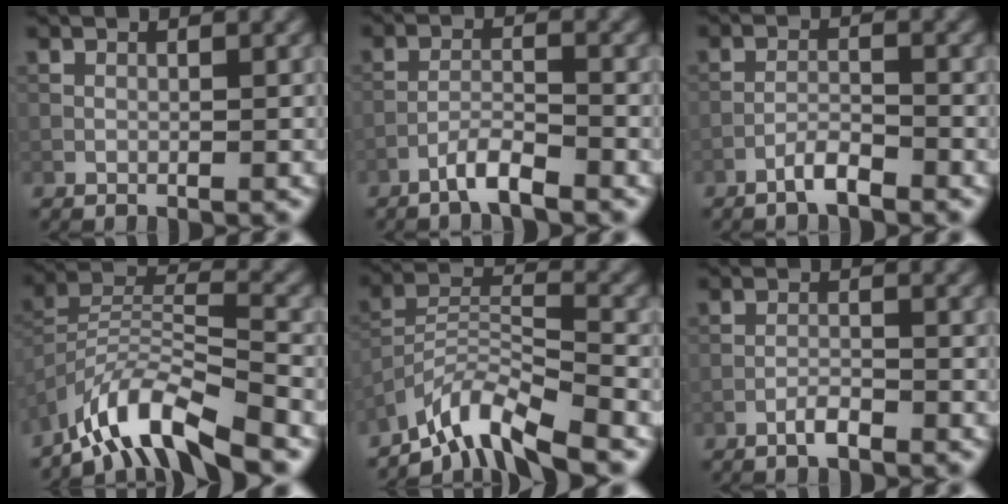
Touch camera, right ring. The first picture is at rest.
{"total": 2.9, "force": [-2.3, 0.3, 1.8], "torque": [-0.032, 0.007, -0.048]}
{"total": 2.2, "force": [-1.8, 0.3, 1.3], "torque": [-0.022, 0.008, -0.037]}
{"total": 8.6, "force": [-7.0, 1.8, 4.7], "torque": [-0.079, 0.000, -0.137]}
{"total": 7.0, "force": [-6.1, 1.1, 3.3], "torque": [-0.054, 0.000, -0.122]}
{"total": 1.6, "force": [-1.2, 0.3, 1.0], "torque": [-0.019, 0.004, -0.026]}